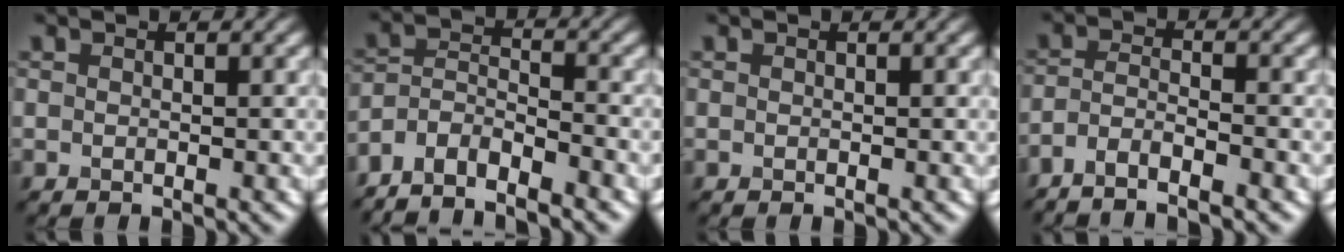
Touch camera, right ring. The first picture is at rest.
{"total": 5.2, "force": [-4.5, 1.4, 2.1], "torque": [-0.034, -0.003, -0.092]}
{"total": 0.0}
{"total": 3.4, "force": [-2.7, 0.6, 2.0], "torque": [-0.037, 0.001, -0.060]}